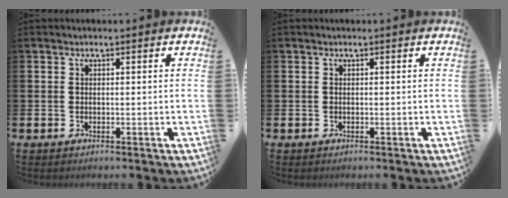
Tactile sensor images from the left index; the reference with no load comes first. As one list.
[{"total": 0.0}]